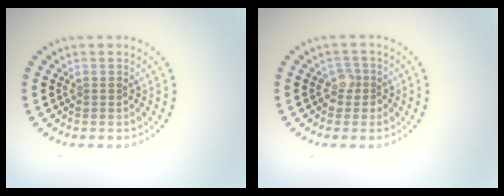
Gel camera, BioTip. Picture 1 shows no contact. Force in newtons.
{"total": 1.7, "press": 1.4, "slide": 1.0}